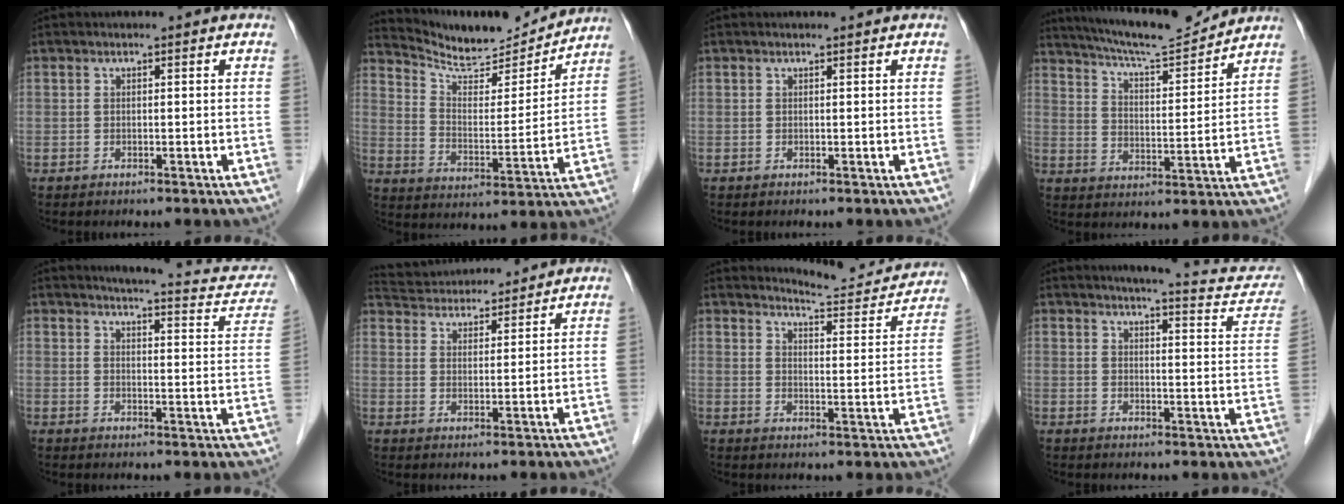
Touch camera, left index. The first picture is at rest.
{"total": 13.6, "force": [13.3, 1.3, 2.9], "torque": [-0.057, -0.018, 0.210]}
{"total": 0.0}
{"total": 12.7, "force": [12.0, 0.3, 4.3], "torque": [-0.079, -0.005, 0.188]}
{"total": 13.7, "force": [12.3, 2.8, 5.3], "torque": [-0.037, -0.024, 0.117]}
{"total": 12.1, "force": [11.4, 2.3, 3.2], "torque": [-0.061, 0.030, 0.183]}
{"total": 9.9, "force": [9.9, 0.7, 0.9], "torque": [-0.009, -0.032, 0.116]}
{"total": 12.2, "force": [11.0, 2.0, 4.8], "torque": [-0.035, -0.026, 0.102]}